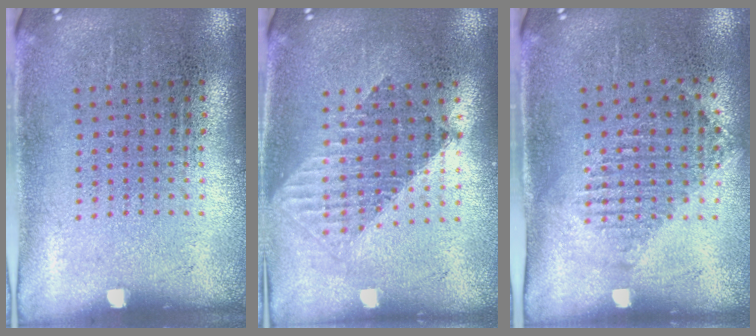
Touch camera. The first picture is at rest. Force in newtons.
{"total": 1.5, "press": 1.3, "slide": 0.9}
{"total": 1.0, "press": 0.9, "slide": 0.4}